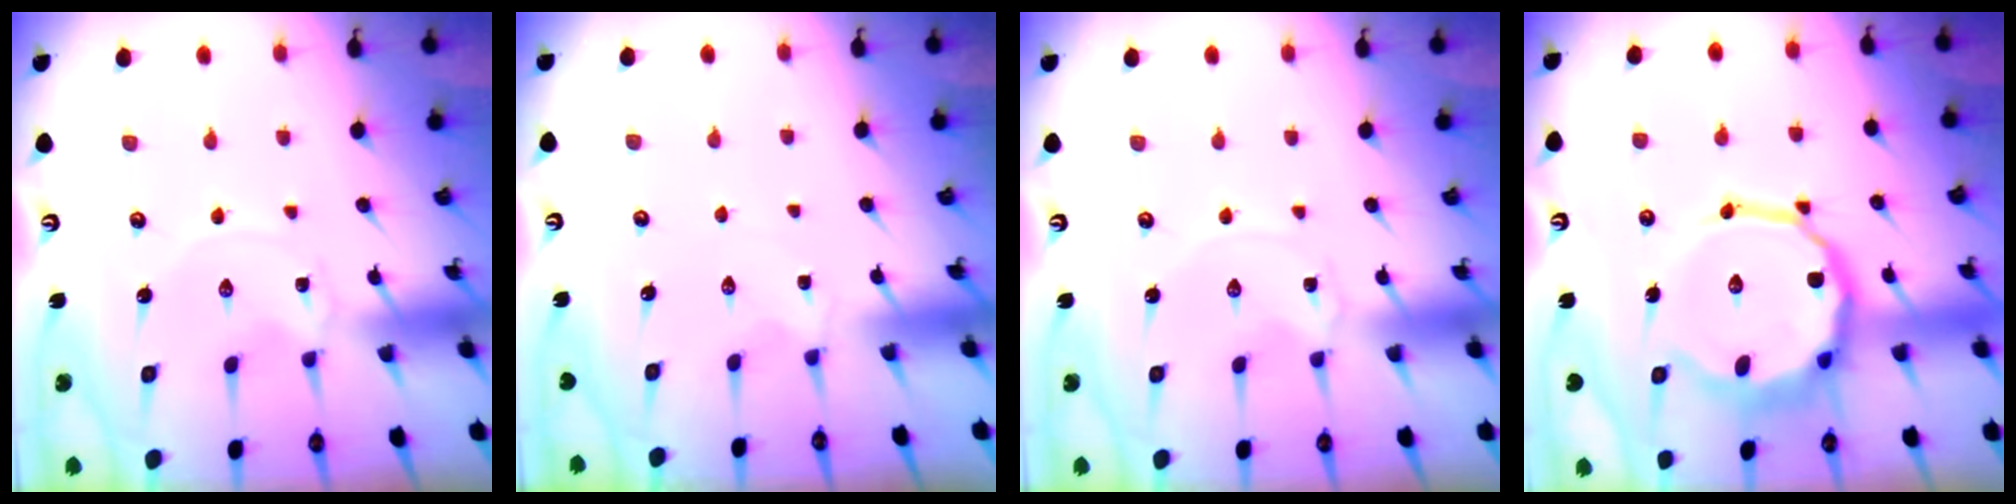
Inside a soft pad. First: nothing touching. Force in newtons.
{"total": 1.5, "press": 1.4, "slide": 0.6}
{"total": 0.0}
{"total": 16.1, "press": 15.9, "slide": 3.0}